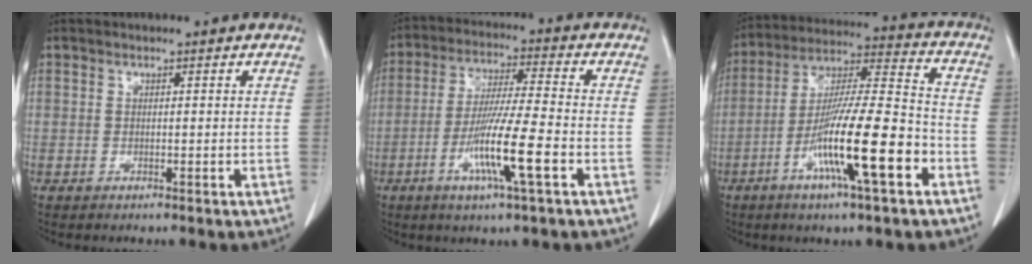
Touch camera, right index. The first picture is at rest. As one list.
[{"total": 11.8, "force": [-4.3, 0.1, 11.0], "torque": [-0.209, -0.014, -0.081]}, {"total": 17.3, "force": [-6.8, 1.3, 15.9], "torque": [-0.288, -0.010, -0.120]}]